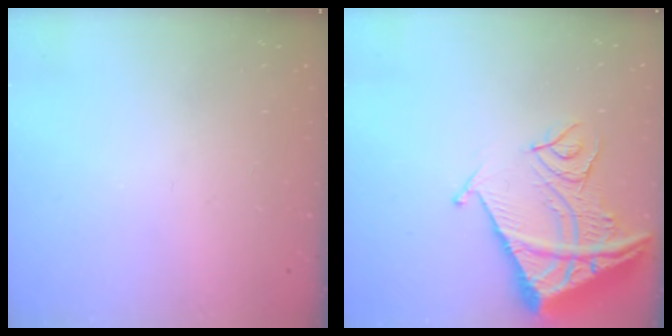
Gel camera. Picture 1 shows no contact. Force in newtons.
{"total": 15.9, "press": 15.8, "slide": 1.8}